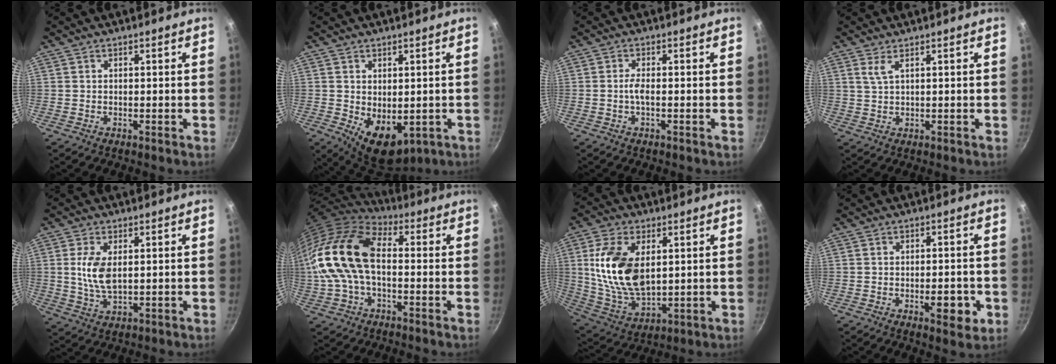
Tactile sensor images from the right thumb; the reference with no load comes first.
{"total": 8.8, "force": [-1.1, 5.7, 6.5], "torque": [-0.075, -0.017, 0.002]}
{"total": 2.2, "force": [-0.5, 0.6, 2.1], "torque": [-0.048, 0.007, -0.012]}
{"total": 2.2, "force": [1.1, 0.6, 1.8], "torque": [-0.039, -0.005, 0.026]}
{"total": 7.3, "force": [1.2, 3.7, 6.2], "torque": [-0.124, -0.007, 0.025]}
{"total": 19.9, "force": [-0.3, 12.0, 15.9], "torque": [-0.320, 0.031, -0.020]}
{"total": 16.7, "force": [3.2, 9.6, 13.2], "torque": [-0.241, -0.020, 0.074]}
{"total": 6.3, "force": [-1.9, 2.7, 5.3], "torque": [-0.052, 0.002, -0.023]}